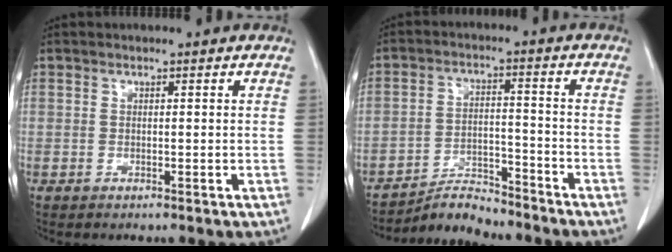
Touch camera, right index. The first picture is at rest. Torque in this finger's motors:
{"motor_torque": [-0.25, -0.48, -0.04, -0.03]}